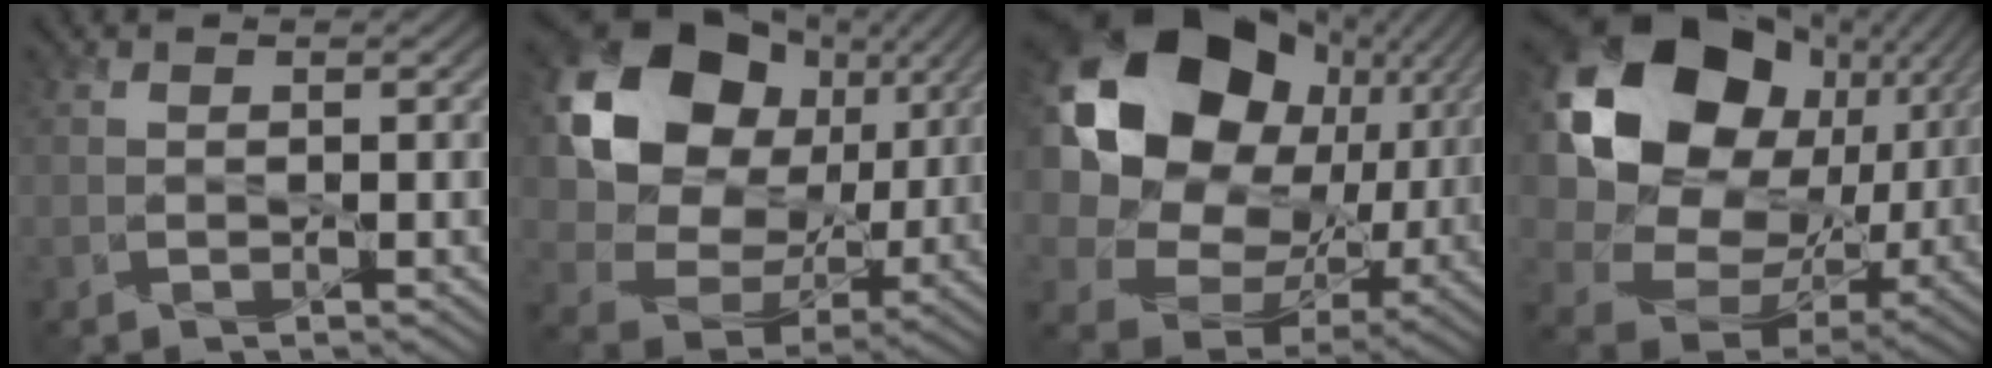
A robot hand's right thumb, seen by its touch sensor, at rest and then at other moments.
{"total": 15.7, "force": [5.0, 12.5, 8.0], "torque": [-0.178, 0.016, 0.094]}
{"total": 21.8, "force": [6.0, 17.2, 11.9], "torque": [-0.296, 0.009, 0.131]}
{"total": 19.8, "force": [5.2, 15.6, 10.9], "torque": [-0.258, -0.001, 0.113]}